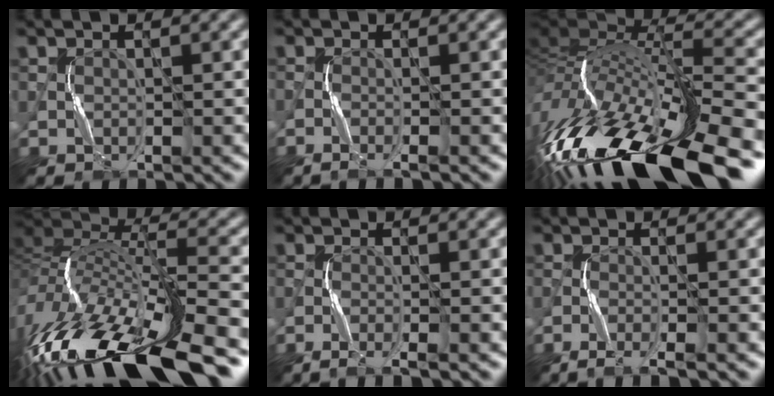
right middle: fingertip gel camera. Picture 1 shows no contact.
{"total": 1.5, "force": [-1.0, 0.1, 1.1], "torque": [-0.021, -0.003, -0.025]}
{"total": 17.8, "force": [-8.1, 6.0, 14.7], "torque": [-0.277, -0.007, -0.135]}
{"total": 16.5, "force": [-8.4, 5.7, 13.1], "torque": [-0.263, 0.002, -0.146]}
{"total": 2.4, "force": [-1.7, 0.3, 1.7], "torque": [-0.031, -0.003, -0.042]}
{"total": 2.9, "force": [-2.1, 0.4, 2.0], "torque": [-0.035, -0.002, -0.050]}